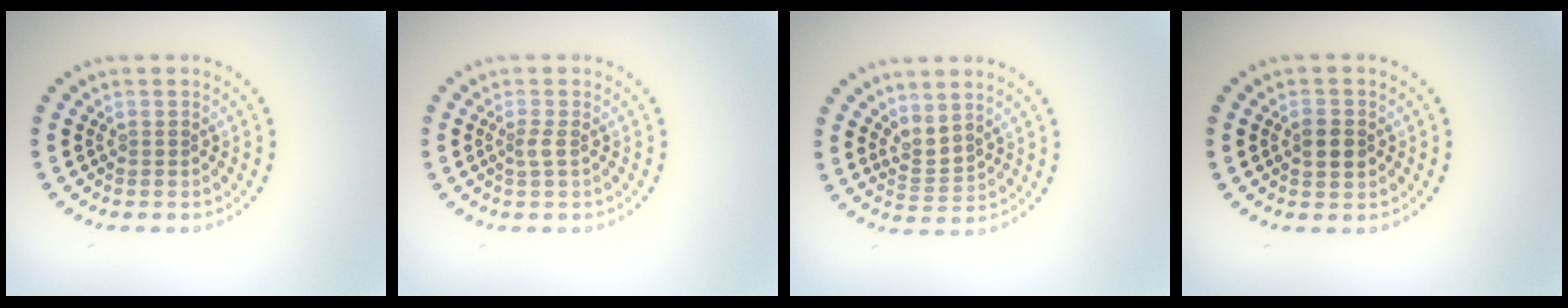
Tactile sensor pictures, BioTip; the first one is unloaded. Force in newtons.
{"total": 1.0, "press": 0.8, "slide": 0.6}
{"total": 2.1, "press": 1.4, "slide": 1.5}
{"total": 2.3, "press": 2.3, "slide": 0.1}